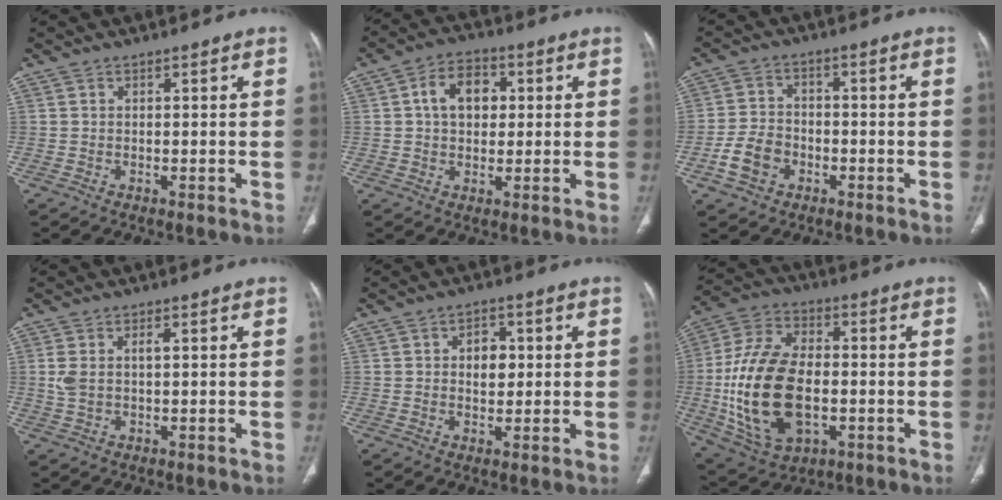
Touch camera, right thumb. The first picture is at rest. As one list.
[{"total": 8.4, "force": [1.5, 6.0, 5.7], "torque": [-0.066, 0.012, 0.019]}, {"total": 6.9, "force": [-2.8, 5.2, 3.6], "torque": [-0.063, 0.021, -0.050]}, {"total": 4.0, "force": [0.7, 2.0, 3.4], "torque": [-0.089, 0.010, 0.018]}, {"total": 4.9, "force": [0.8, 3.4, 3.4], "torque": [-0.026, 0.000, 0.009]}, {"total": 22.1, "force": [-2.9, 13.2, 17.5], "torque": [-0.333, 0.011, -0.037]}]